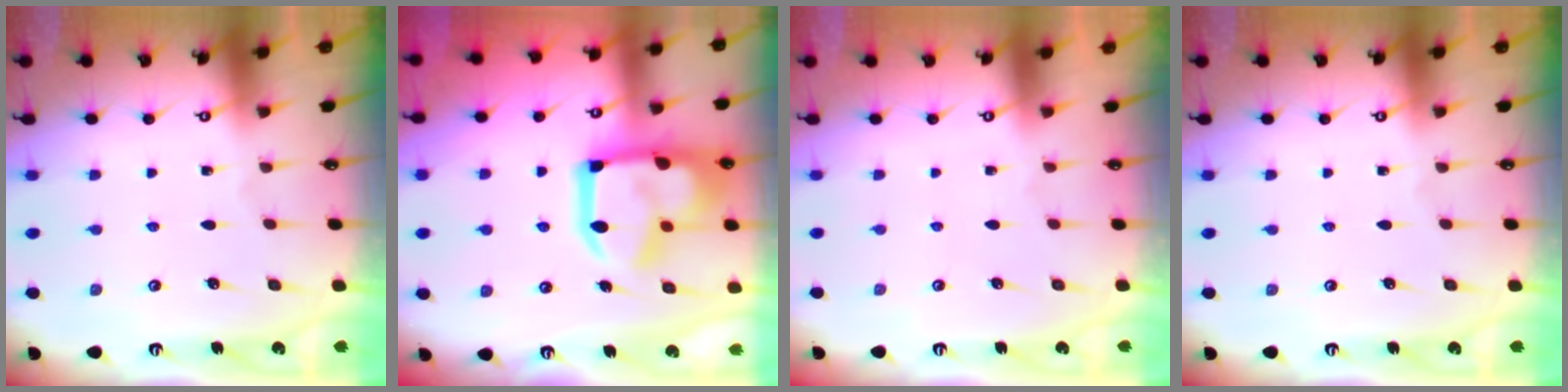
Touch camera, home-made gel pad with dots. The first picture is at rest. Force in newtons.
{"total": 20.2, "press": 20.1, "slide": 2.3}
{"total": 1.5, "press": 1.4, "slide": 0.7}
{"total": 0.0}